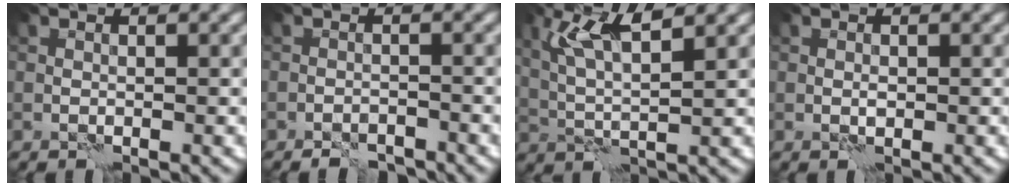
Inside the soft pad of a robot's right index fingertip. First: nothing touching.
{"total": 2.5, "force": [-2.3, 0.6, 0.8], "torque": [-0.011, 0.003, -0.038]}
{"total": 5.1, "force": [2.5, 1.0, 4.4], "torque": [-0.092, 0.005, 0.051]}
{"total": 0.5, "force": [0.0, 0.2, 0.5], "torque": [-0.010, 0.003, -0.001]}